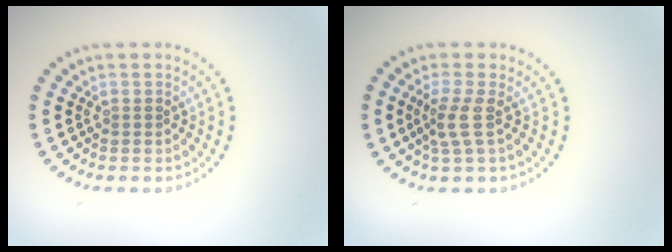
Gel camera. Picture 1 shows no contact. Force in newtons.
{"total": 2.2, "press": 1.7, "slide": 1.4}